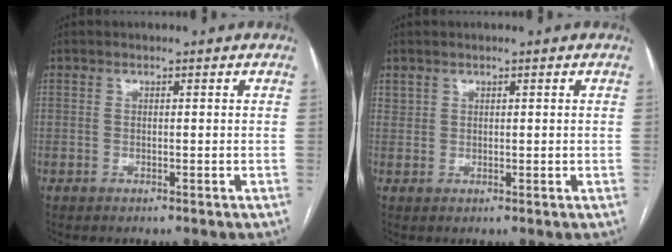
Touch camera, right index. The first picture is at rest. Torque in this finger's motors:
{"motor_torque": [-0.29, 0.72, 0.02, 0.06]}